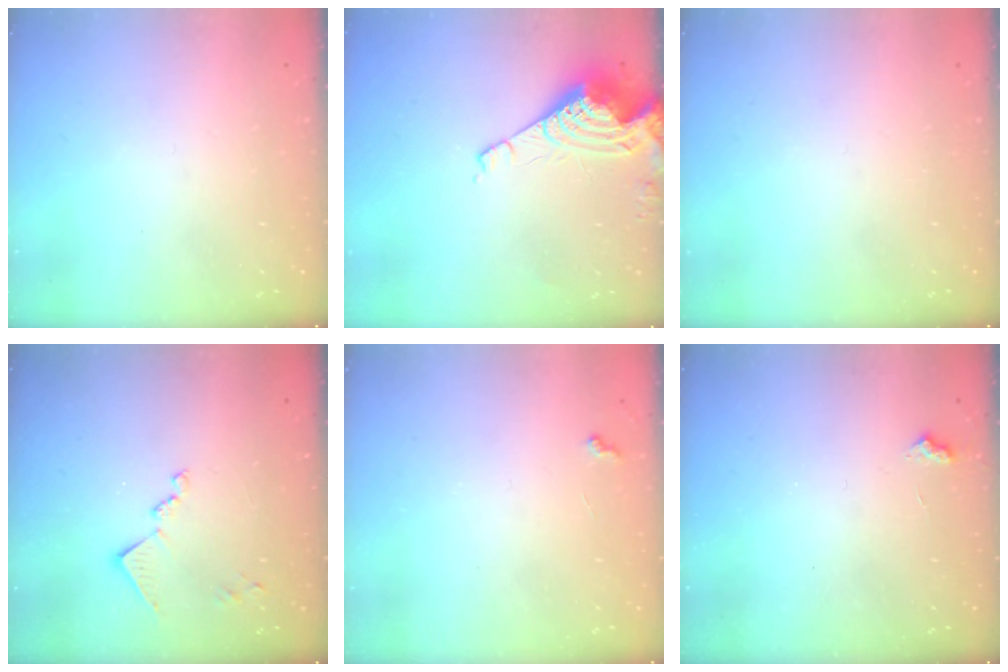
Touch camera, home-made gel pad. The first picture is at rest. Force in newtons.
{"total": 10.1, "press": 10.0, "slide": 1.1}
{"total": 0.0}
{"total": 9.6, "press": 9.5, "slide": 0.5}
{"total": 4.8, "press": 4.8, "slide": 0.5}
{"total": 3.2, "press": 3.2, "slide": 0.6}